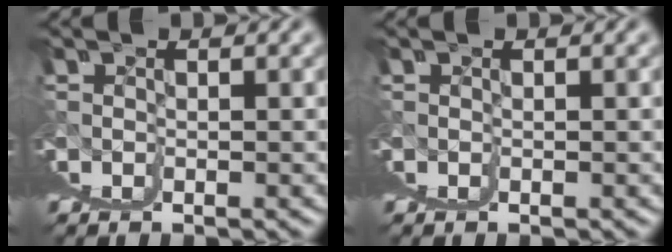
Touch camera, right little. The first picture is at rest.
{"total": 0.0}